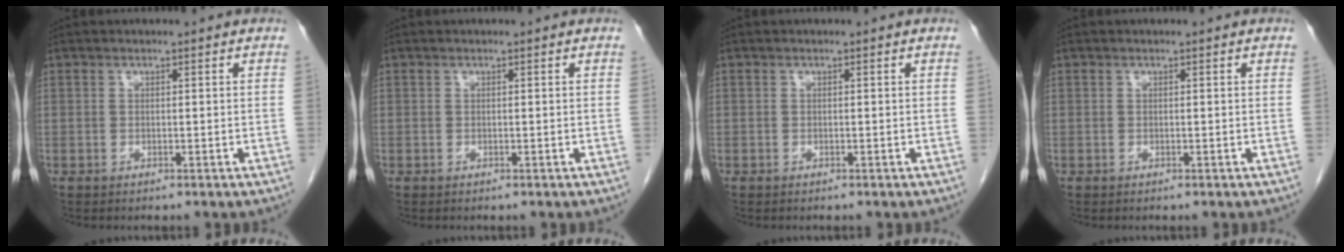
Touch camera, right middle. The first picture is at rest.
{"total": 0.0}
{"total": 0.0}
{"total": 0.0}